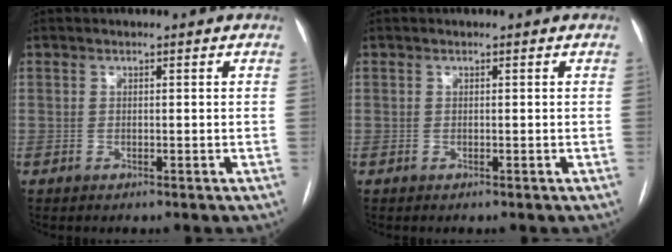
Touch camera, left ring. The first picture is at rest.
{"total": 0.0}